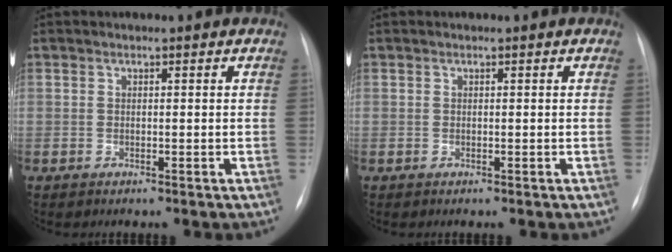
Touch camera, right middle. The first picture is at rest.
{"total": 0.0}